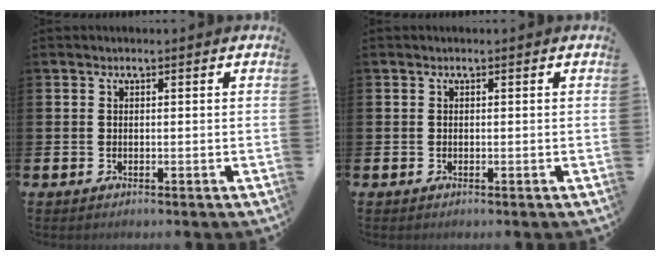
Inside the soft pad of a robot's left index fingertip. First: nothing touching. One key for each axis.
{"total": 0.0}